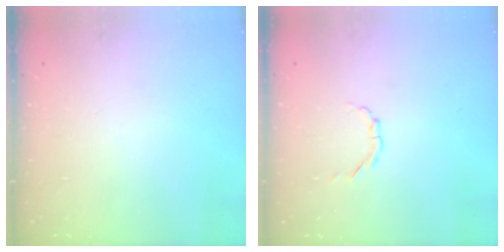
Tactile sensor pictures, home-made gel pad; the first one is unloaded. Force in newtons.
{"total": 2.1, "press": 2.1, "slide": 0.6}